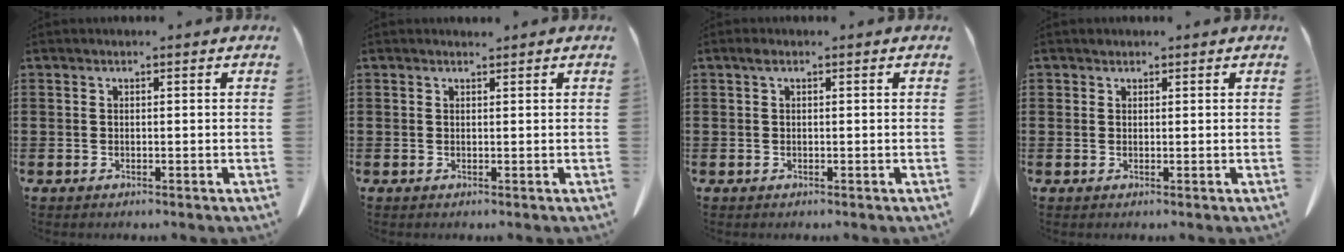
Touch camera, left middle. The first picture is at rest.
{"total": 0.6, "force": [0.5, 0.0, 0.1], "torque": [-0.004, 0.000, 0.011]}
{"total": 0.8, "force": [0.3, 0.4, 0.6], "torque": [-0.015, 0.003, 0.005]}
{"total": 0.7, "force": [0.6, 0.4, 0.0], "torque": [-0.002, -0.001, 0.014]}